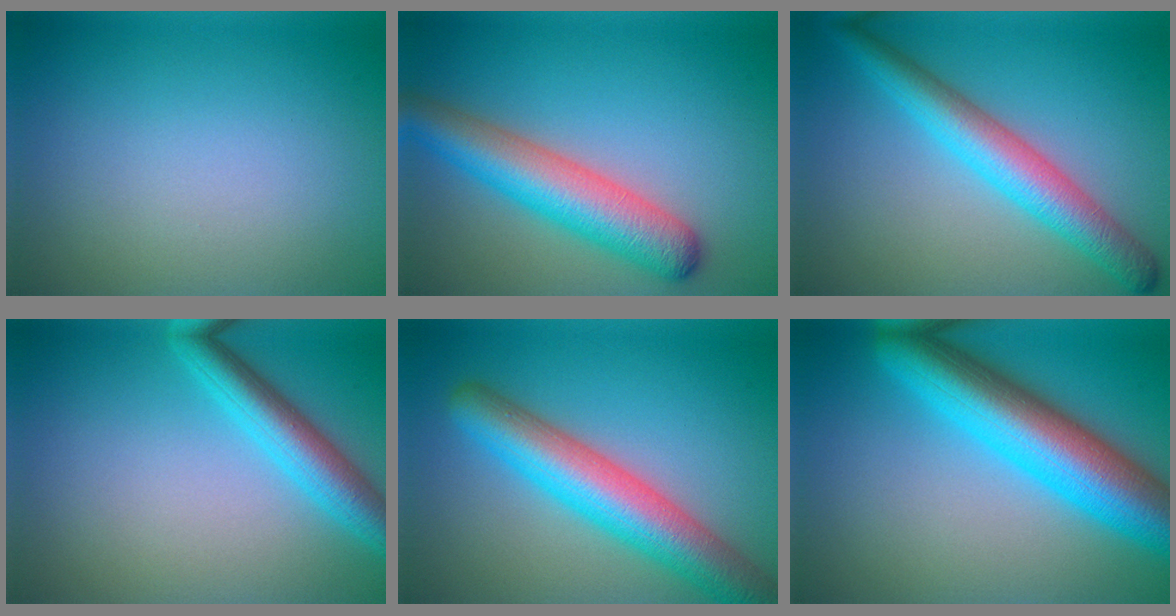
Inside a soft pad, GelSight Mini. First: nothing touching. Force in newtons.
{"total": 7.0, "press": 7.0, "slide": 0.2}
{"total": 5.8, "press": 5.8, "slide": 0.1}
{"total": 4.5, "press": 4.5, "slide": 0.1}
{"total": 8.4, "press": 8.4, "slide": 0.4}
{"total": 10.4, "press": 10.4, "slide": 0.3}